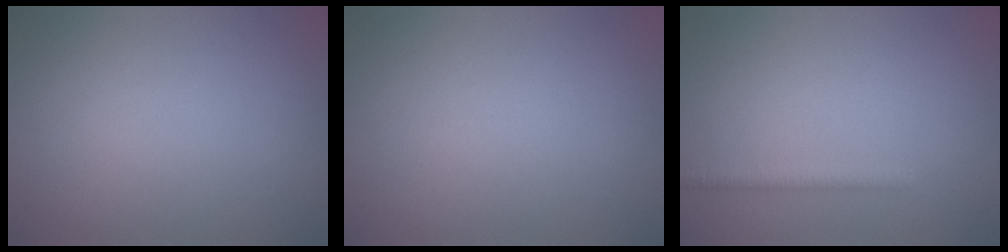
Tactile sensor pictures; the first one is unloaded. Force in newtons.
{"total": 0.0}
{"total": 1.3, "press": 1.3, "slide": 0.1}